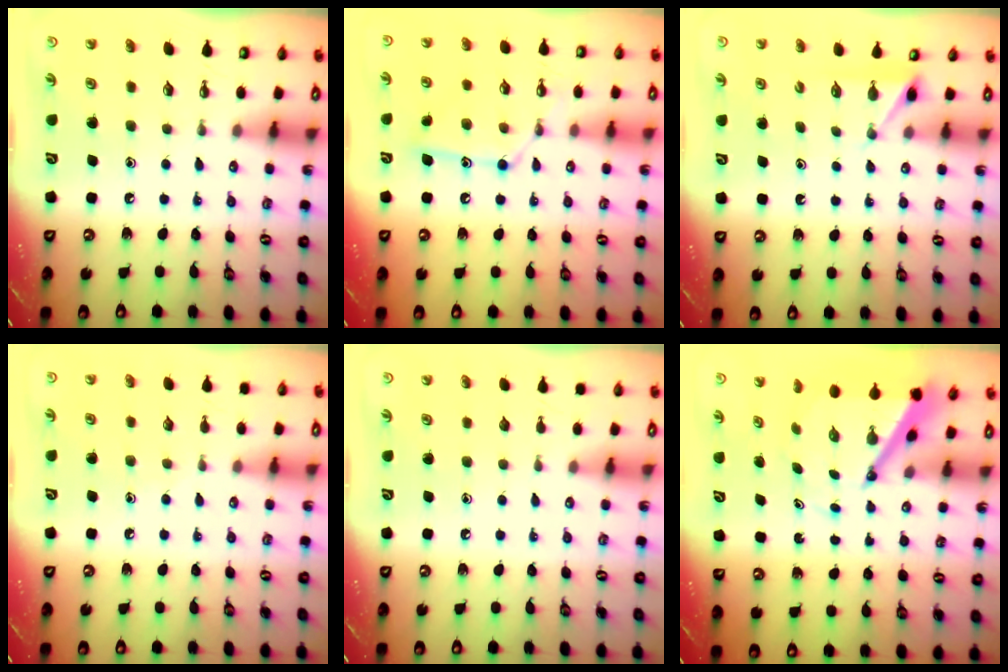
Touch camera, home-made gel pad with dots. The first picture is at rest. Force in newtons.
{"total": 12.9, "press": 12.9, "slide": 1.0}
{"total": 3.0, "press": 2.9, "slide": 0.4}
{"total": 4.4, "press": 4.4, "slide": 0.5}
{"total": 0.0}
{"total": 6.8, "press": 6.8, "slide": 0.7}